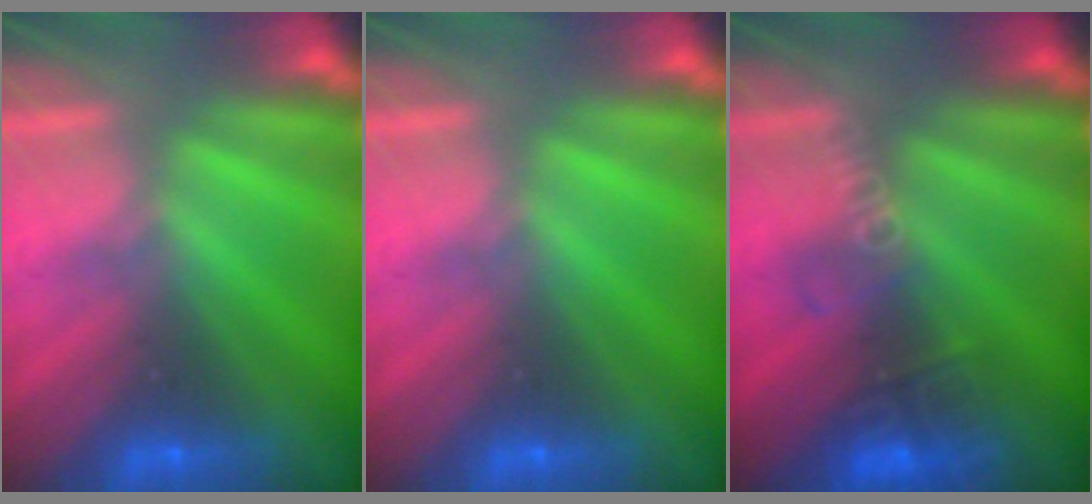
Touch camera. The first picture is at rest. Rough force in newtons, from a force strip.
{"total": 0.0}
{"total": 2.7}